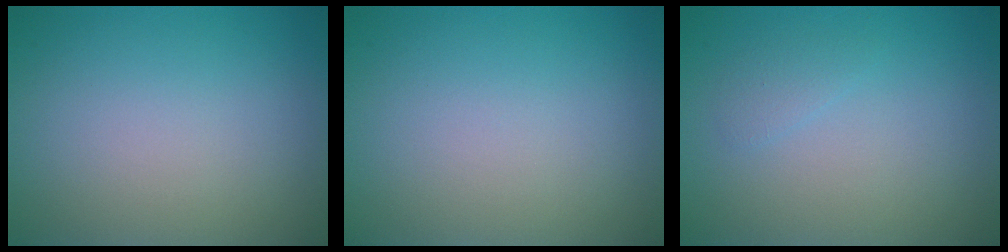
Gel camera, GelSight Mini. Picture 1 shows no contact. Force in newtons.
{"total": 0.0}
{"total": 0.9, "press": 0.9, "slide": 0.1}